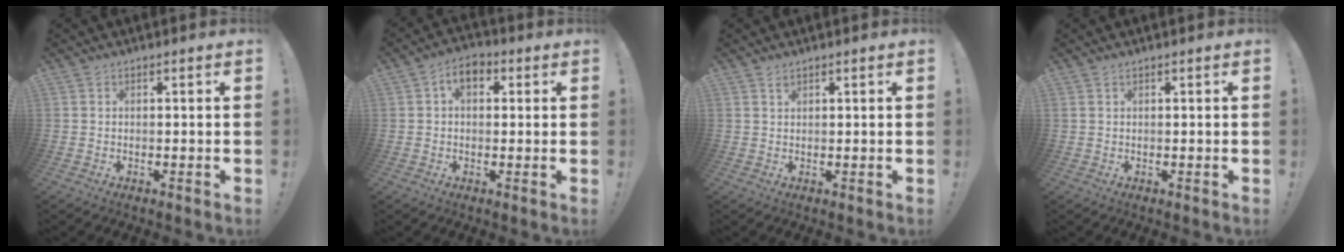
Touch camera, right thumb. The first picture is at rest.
{"total": 5.8, "force": [1.5, 4.1, 3.9], "torque": [-0.056, 0.005, 0.025]}
{"total": 0.8, "force": [0.6, 0.4, 0.3], "torque": [0.000, -0.002, 0.011]}
{"total": 0.6, "force": [0.5, 0.2, 0.1], "torque": [-0.004, 0.001, 0.010]}